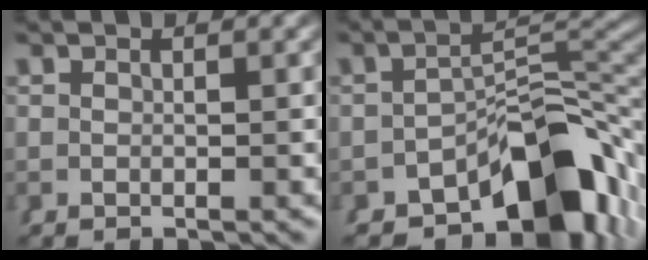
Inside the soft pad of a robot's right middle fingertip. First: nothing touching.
{"total": 10.3, "force": [-6.6, 3.9, 6.9], "torque": [-0.068, -0.004, -0.091]}